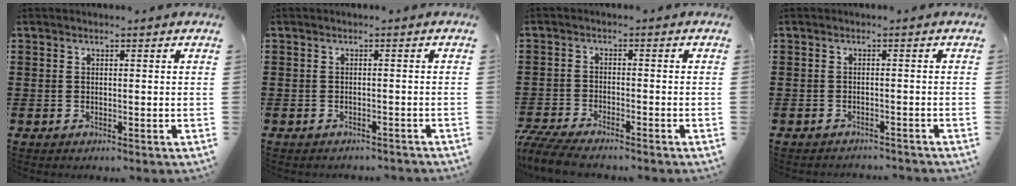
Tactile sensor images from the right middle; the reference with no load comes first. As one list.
[{"total": 1.0, "force": [-1.0, 0.2, 0.1], "torque": [-0.005, 0.002, -0.022]}, {"total": 5.1, "force": [-4.8, 0.7, 1.6], "torque": [-0.050, -0.008, -0.101]}, {"total": 1.3, "force": [-1.3, 0.1, 0.0], "torque": [-0.005, 0.003, -0.029]}]